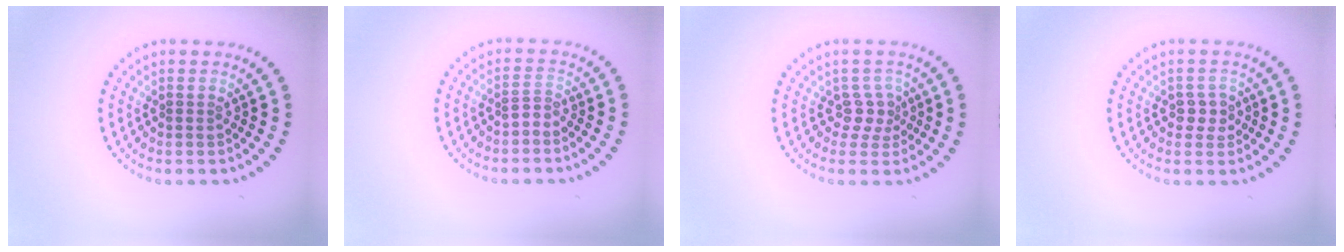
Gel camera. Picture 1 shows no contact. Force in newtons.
{"total": 1.0, "press": 0.4, "slide": 0.9}
{"total": 1.9, "press": 1.3, "slide": 1.4}
{"total": 1.6, "press": 1.5, "slide": 0.5}